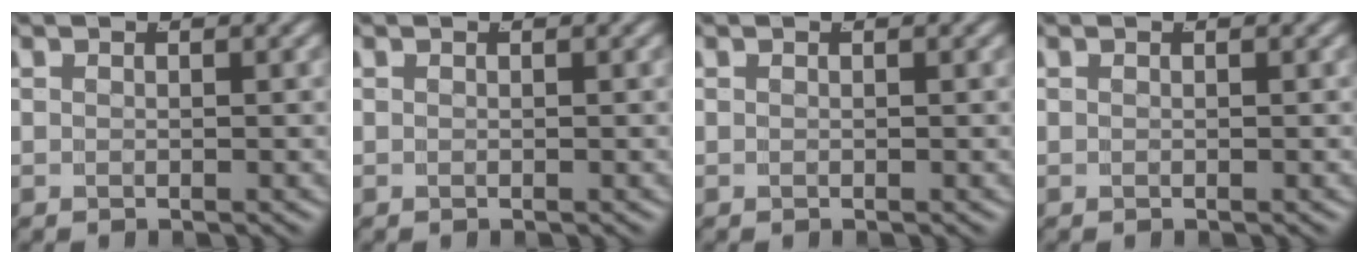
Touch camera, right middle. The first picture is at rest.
{"total": 0.0}
{"total": 0.0}
{"total": 0.0}